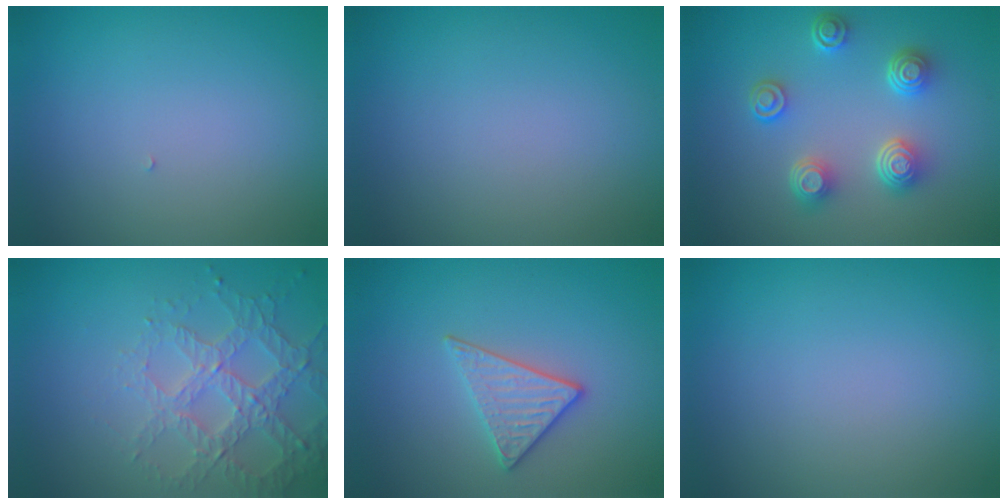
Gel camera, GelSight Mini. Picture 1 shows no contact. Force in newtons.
{"total": 0.0}
{"total": 4.6, "press": 3.5, "slide": 3.0}
{"total": 4.1, "press": 3.5, "slide": 2.0}
{"total": 2.8, "press": 2.6, "slide": 1.1}
{"total": 0.0}